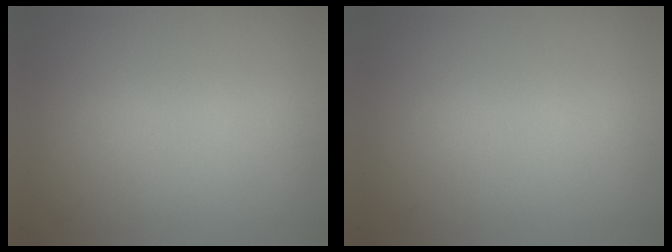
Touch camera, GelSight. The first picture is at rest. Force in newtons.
{"total": 0.0}